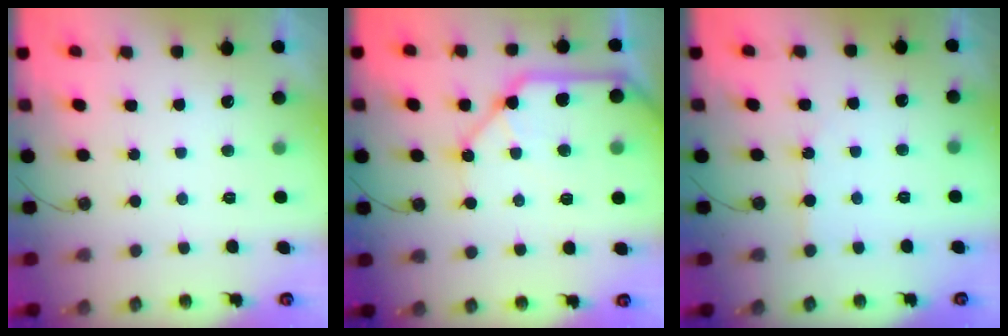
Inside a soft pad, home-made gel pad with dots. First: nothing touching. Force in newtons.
{"total": 14.0, "press": 13.9, "slide": 1.7}
{"total": 2.6, "press": 2.5, "slide": 0.5}